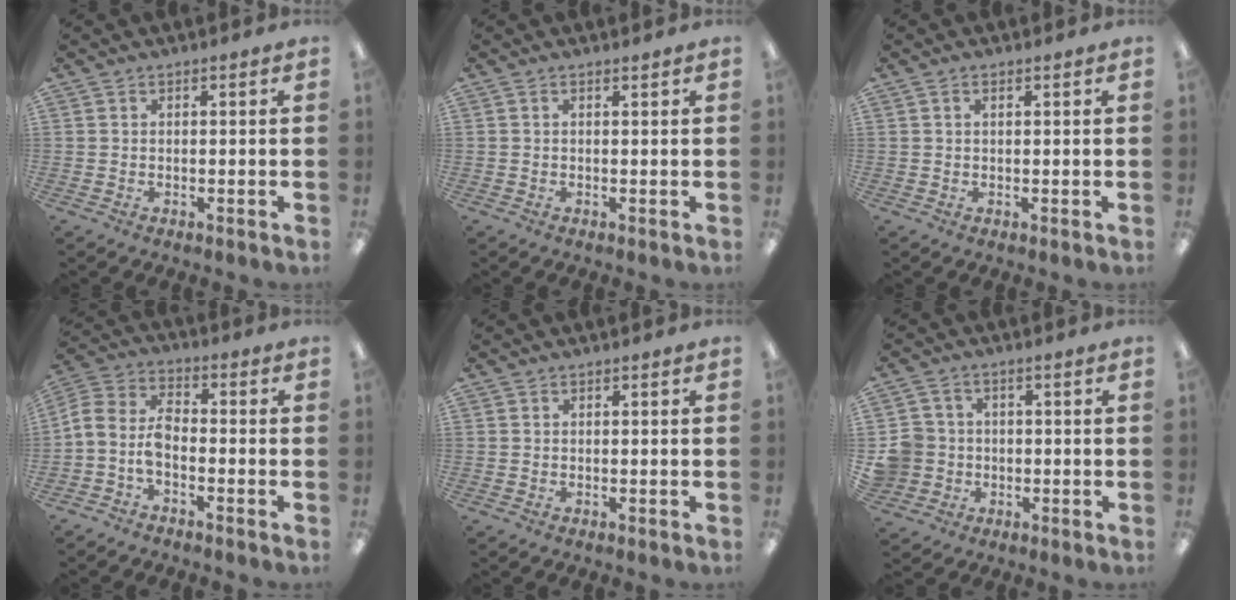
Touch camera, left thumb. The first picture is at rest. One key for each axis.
{"total": 0.6, "fx": 0.3, "fy": 0.0, "fz": 0.5, "tx": -0.009, "ty": -0.002, "tz": 0.006}
{"total": 1.1, "fx": 0.5, "fy": 0.4, "fz": 0.9, "tx": -0.019, "ty": 0.002, "tz": 0.009}
{"total": 9.1, "fx": -2.7, "fy": 5.6, "fz": 6.5, "tx": -0.148, "ty": -0.005, "tz": -0.050}
{"total": 0.0}
{"total": 6.3, "fx": -0.5, "fy": 6.0, "fz": 1.7, "tx": -0.049, "ty": 0.015, "tz": -0.009}